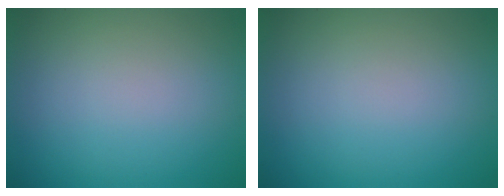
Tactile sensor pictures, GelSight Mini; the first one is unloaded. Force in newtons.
{"total": 0.0}